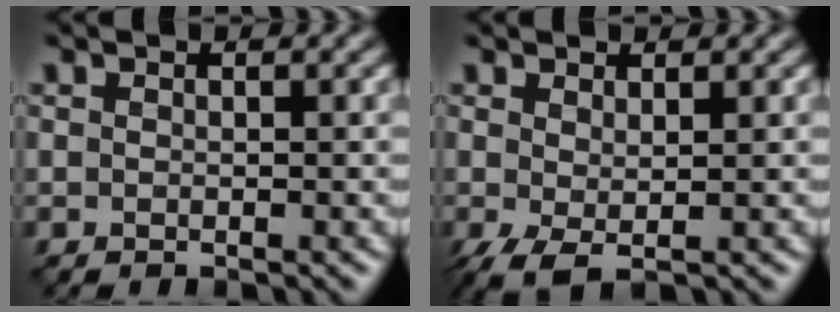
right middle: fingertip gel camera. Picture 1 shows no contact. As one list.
[{"total": 2.1, "force": [-0.3, 0.2, 2.1], "torque": [-0.051, -0.007, -0.008]}]